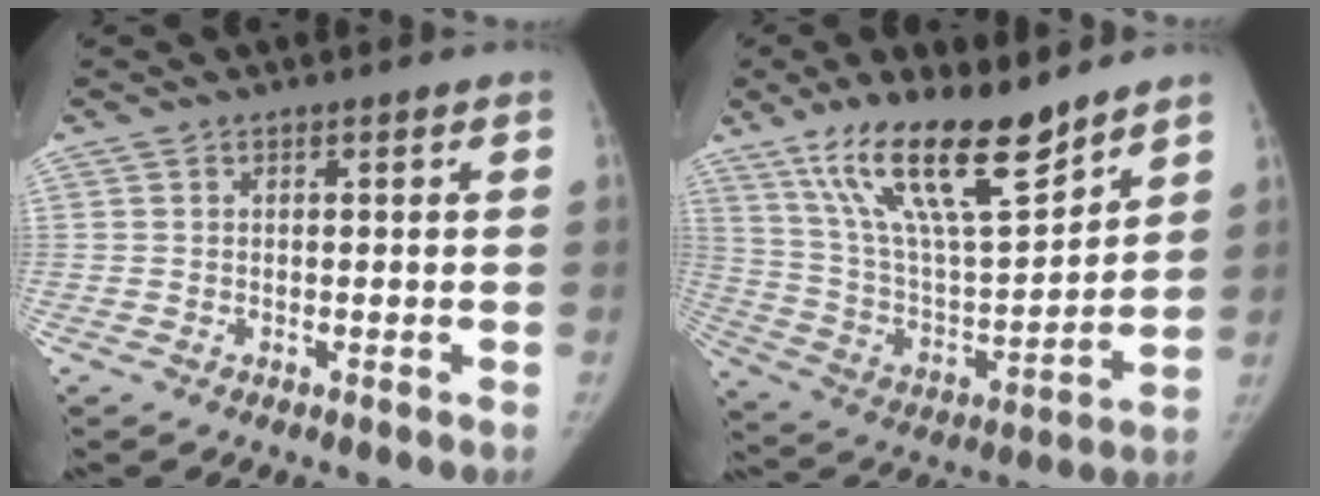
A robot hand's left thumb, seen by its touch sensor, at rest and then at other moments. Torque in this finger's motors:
{"motor_torque": [0.65, -0.12, 1.58, -1.19, 0.37]}